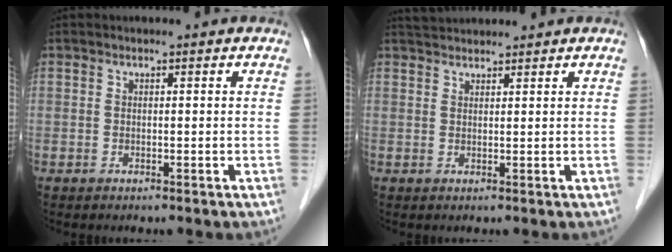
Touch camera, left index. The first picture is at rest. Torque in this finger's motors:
{"motor_torque": [-0.22, -0.98, 0.06, 0.04]}